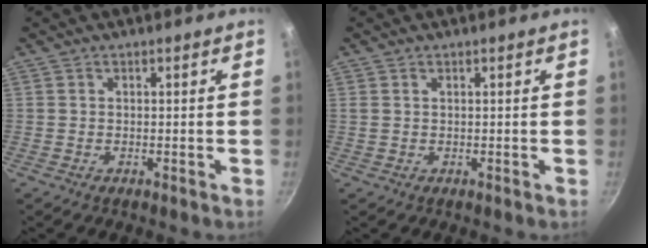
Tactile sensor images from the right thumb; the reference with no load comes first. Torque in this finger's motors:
{"motor_torque": [0.09, -0.13, 0.16, 0.20, -0.03]}